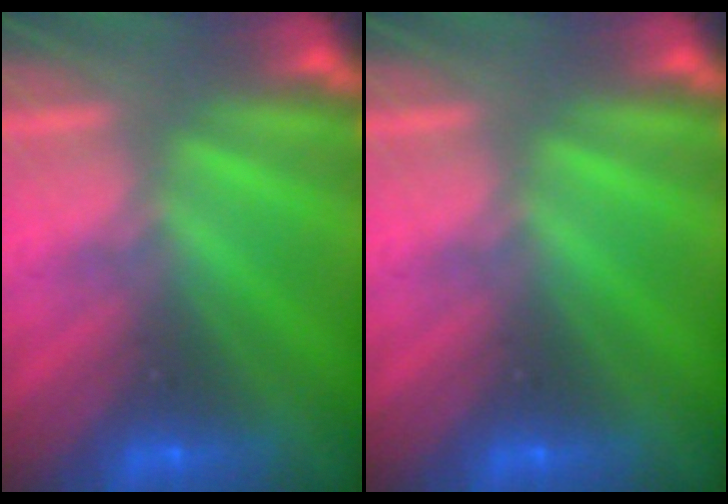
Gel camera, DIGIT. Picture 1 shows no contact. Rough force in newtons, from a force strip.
{"total": 0.0}